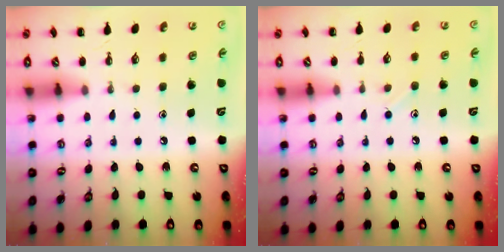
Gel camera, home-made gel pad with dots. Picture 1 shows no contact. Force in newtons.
{"total": 4.8, "press": 4.4, "slide": 1.9}